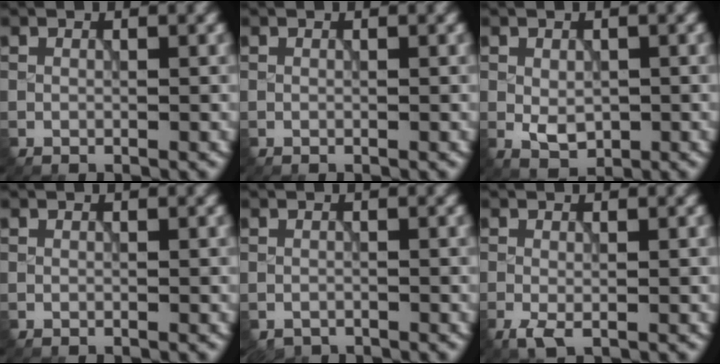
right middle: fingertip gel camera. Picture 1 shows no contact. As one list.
[{"total": 0.0}, {"total": 2.6, "force": [-0.4, 1.7, 1.9], "torque": [-0.033, -0.005, -0.004]}, {"total": 0.0}, {"total": 0.9, "force": [-0.8, 0.4, -0.1], "torque": [0.003, -0.005, -0.015]}, {"total": 1.6, "force": [-0.7, 0.6, 1.3], "torque": [-0.031, -0.007, -0.015]}]